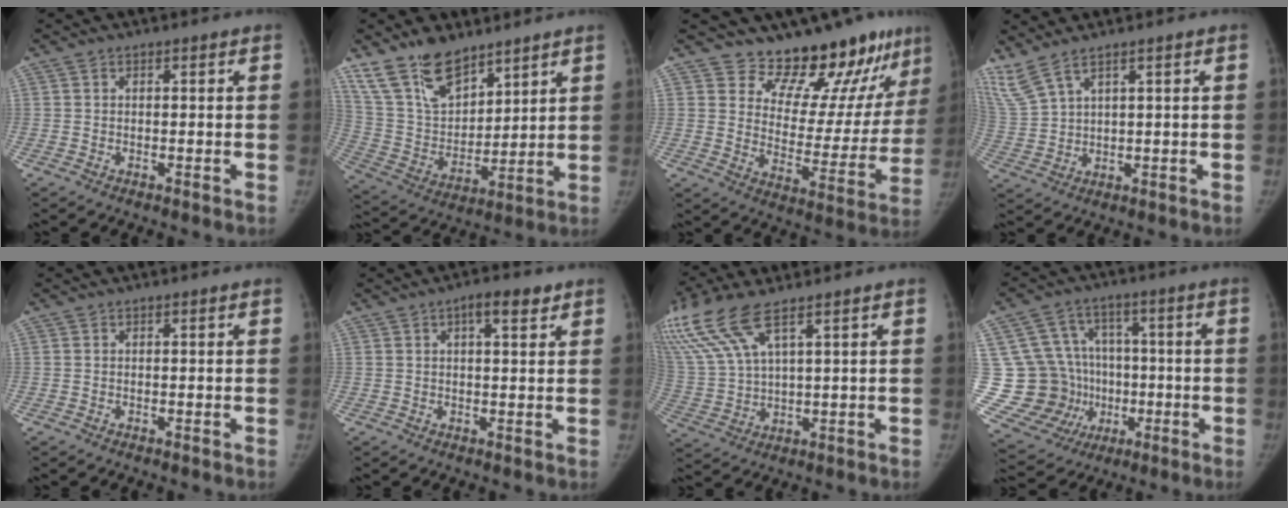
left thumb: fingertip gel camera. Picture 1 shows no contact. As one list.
[{"total": 15.2, "force": [11.1, 7.3, 7.2], "torque": [-0.097, -0.054, 0.223]}, {"total": 15.9, "force": [13.5, 5.7, 6.2], "torque": [-0.032, -0.123, 0.193]}, {"total": 7.3, "force": [5.6, 1.7, 4.3], "torque": [-0.116, -0.018, 0.132]}, {"total": 0.0}, {"total": 4.2, "force": [2.2, 1.5, 3.2], "torque": [-0.037, -0.005, 0.031]}, {"total": 14.5, "force": [8.9, 4.7, 10.4], "torque": [-0.255, -0.016, 0.188]}, {"total": 18.5, "force": [-1.4, 16.9, 7.4], "torque": [-0.117, 0.040, 0.007]}]